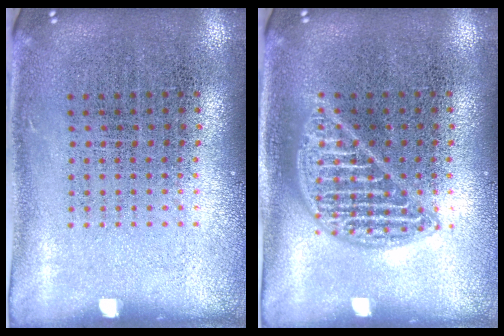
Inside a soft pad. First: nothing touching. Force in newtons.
{"total": 1.5, "press": 1.5, "slide": 0.2}